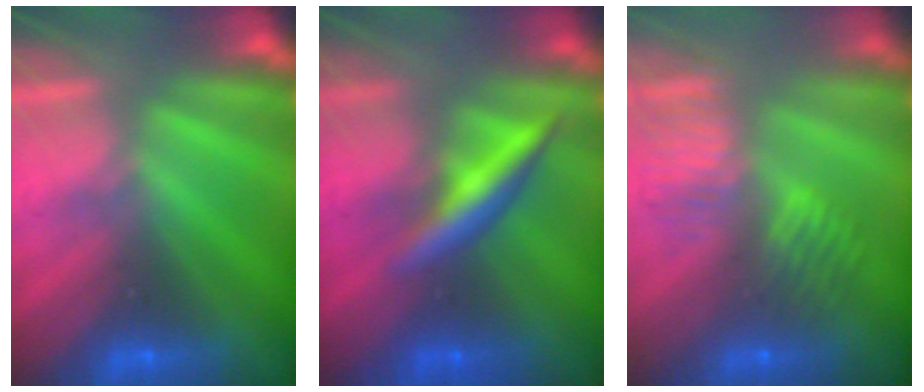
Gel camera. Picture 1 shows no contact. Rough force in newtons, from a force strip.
{"total": 2.8}
{"total": 8.7}